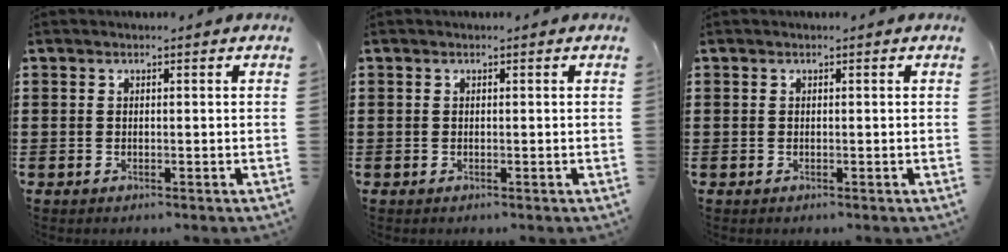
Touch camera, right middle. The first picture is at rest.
{"total": 0.0}
{"total": 0.0}